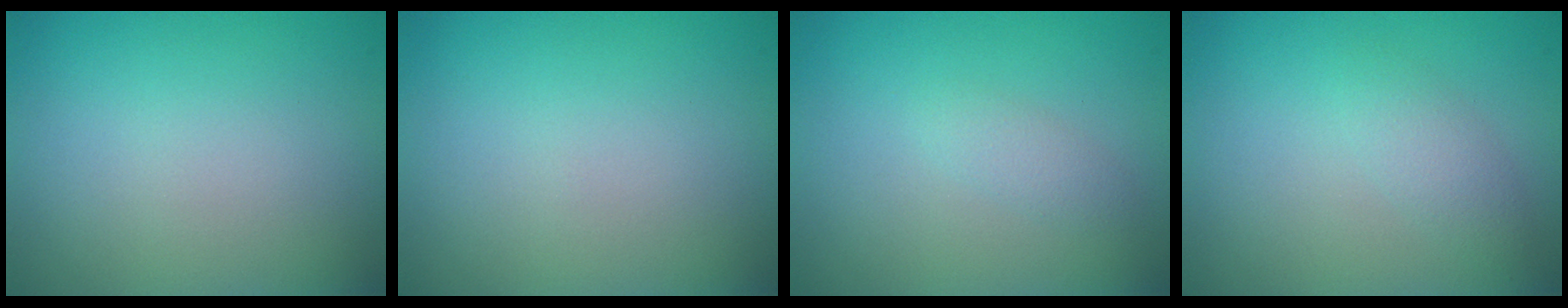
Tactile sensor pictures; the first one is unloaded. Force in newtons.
{"total": 0.0}
{"total": 1.0, "press": 1.0, "slide": 0.0}
{"total": 1.6, "press": 1.6, "slide": 0.1}